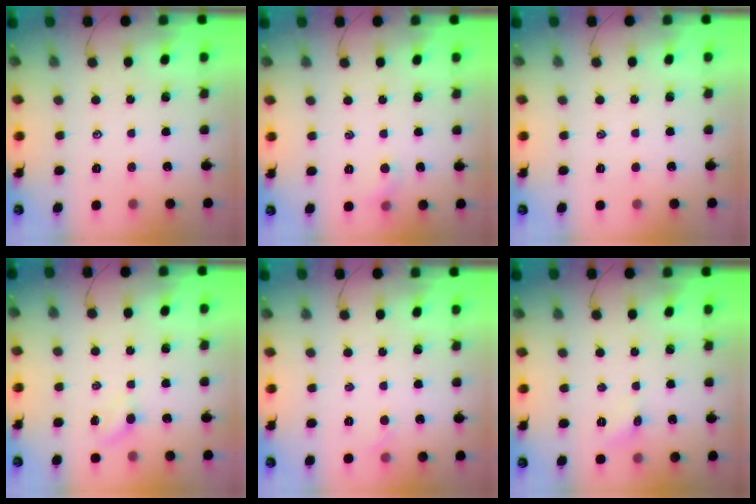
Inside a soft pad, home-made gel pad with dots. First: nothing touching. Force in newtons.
{"total": 4.5, "press": 4.2, "slide": 1.6}
{"total": 0.0}
{"total": 2.1, "press": 2.0, "slide": 0.7}
{"total": 2.7, "press": 2.5, "slide": 0.9}
{"total": 4.3, "press": 4.0, "slide": 1.4}